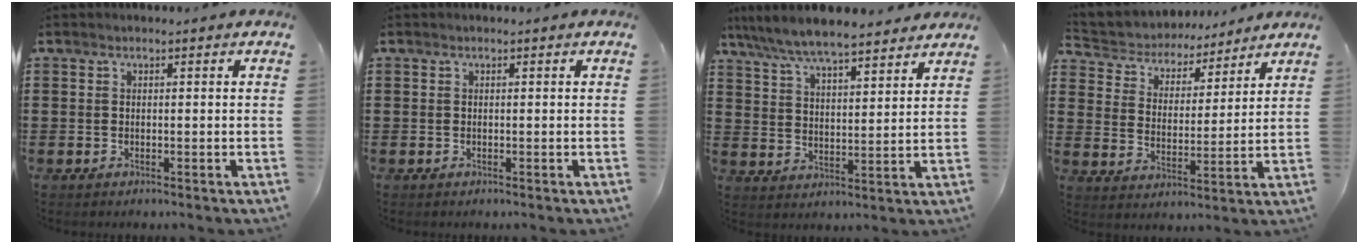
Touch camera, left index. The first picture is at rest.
{"total": 0.0}
{"total": 7.1, "force": [6.6, 0.6, 2.5], "torque": [-0.074, -0.028, 0.118]}
{"total": 4.9, "force": [4.8, 1.2, 0.1], "torque": [-0.033, -0.031, 0.080]}